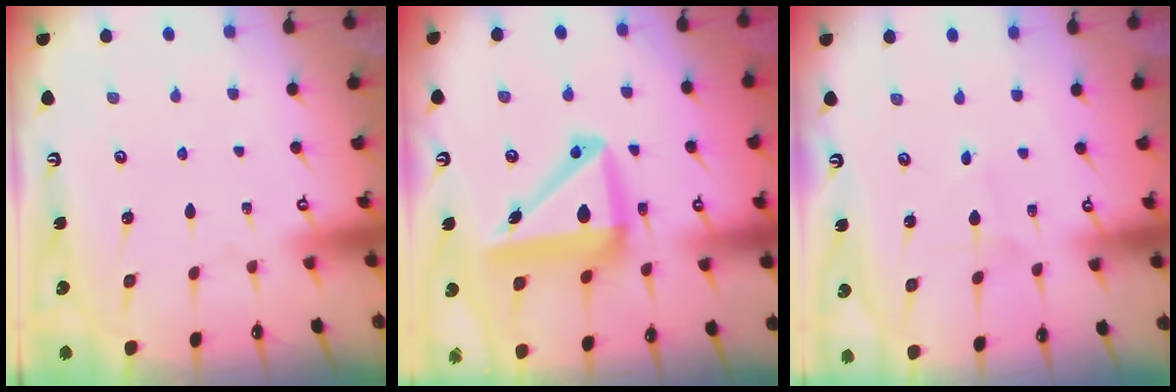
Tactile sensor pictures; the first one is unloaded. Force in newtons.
{"total": 14.1, "press": 13.8, "slide": 2.9}
{"total": 1.2, "press": 1.2, "slide": 0.1}